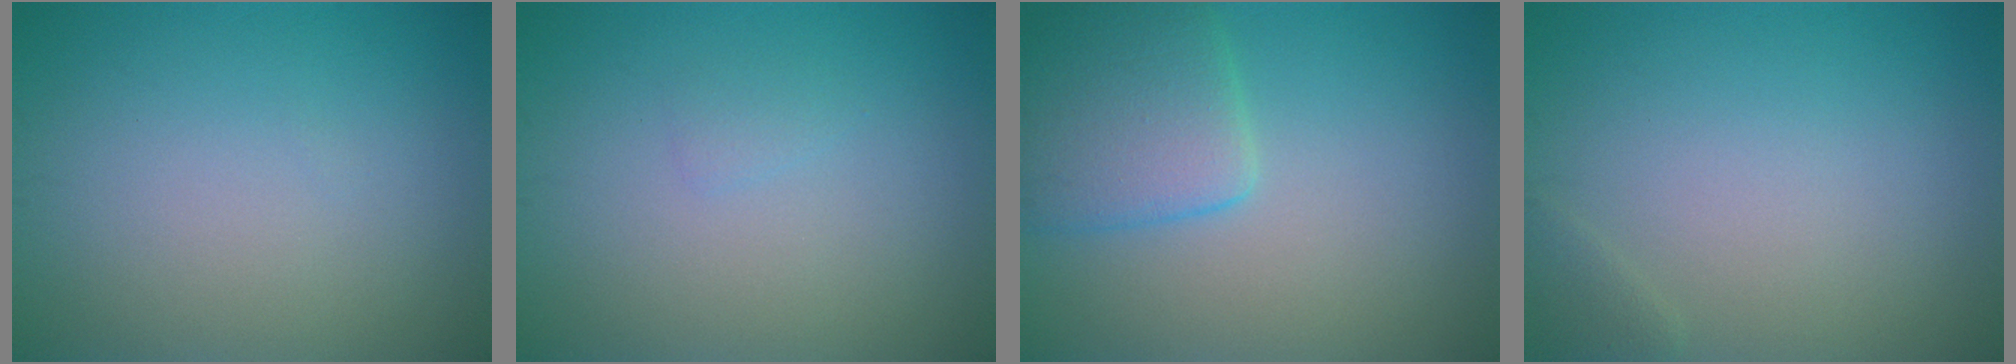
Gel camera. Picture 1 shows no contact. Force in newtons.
{"total": 0.6, "press": 0.6, "slide": 0.0}
{"total": 4.7, "press": 4.7, "slide": 0.3}
{"total": 0.8, "press": 0.8, "slide": 0.1}